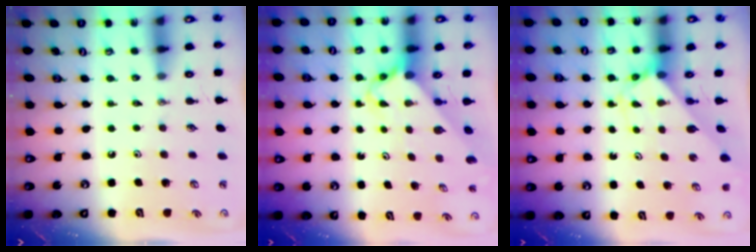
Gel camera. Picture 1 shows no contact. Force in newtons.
{"total": 2.5, "press": 2.5, "slide": 0.2}
{"total": 2.7, "press": 2.7, "slide": 0.2}